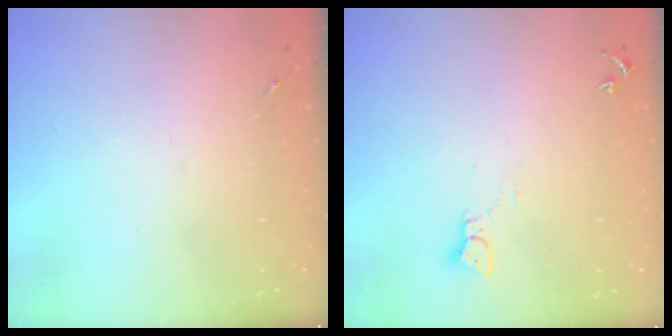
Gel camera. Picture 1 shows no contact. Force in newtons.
{"total": 3.2, "press": 3.2, "slide": 0.1}